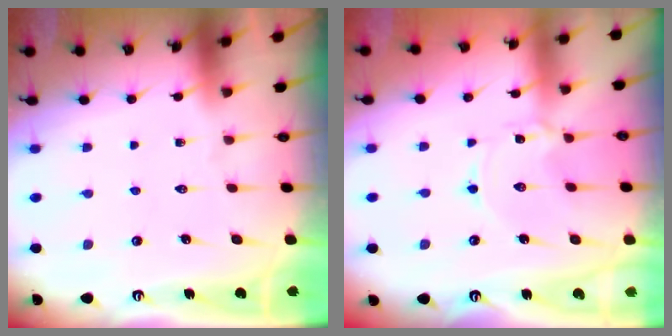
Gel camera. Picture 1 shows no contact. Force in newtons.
{"total": 0.9, "press": 0.9, "slide": 0.1}